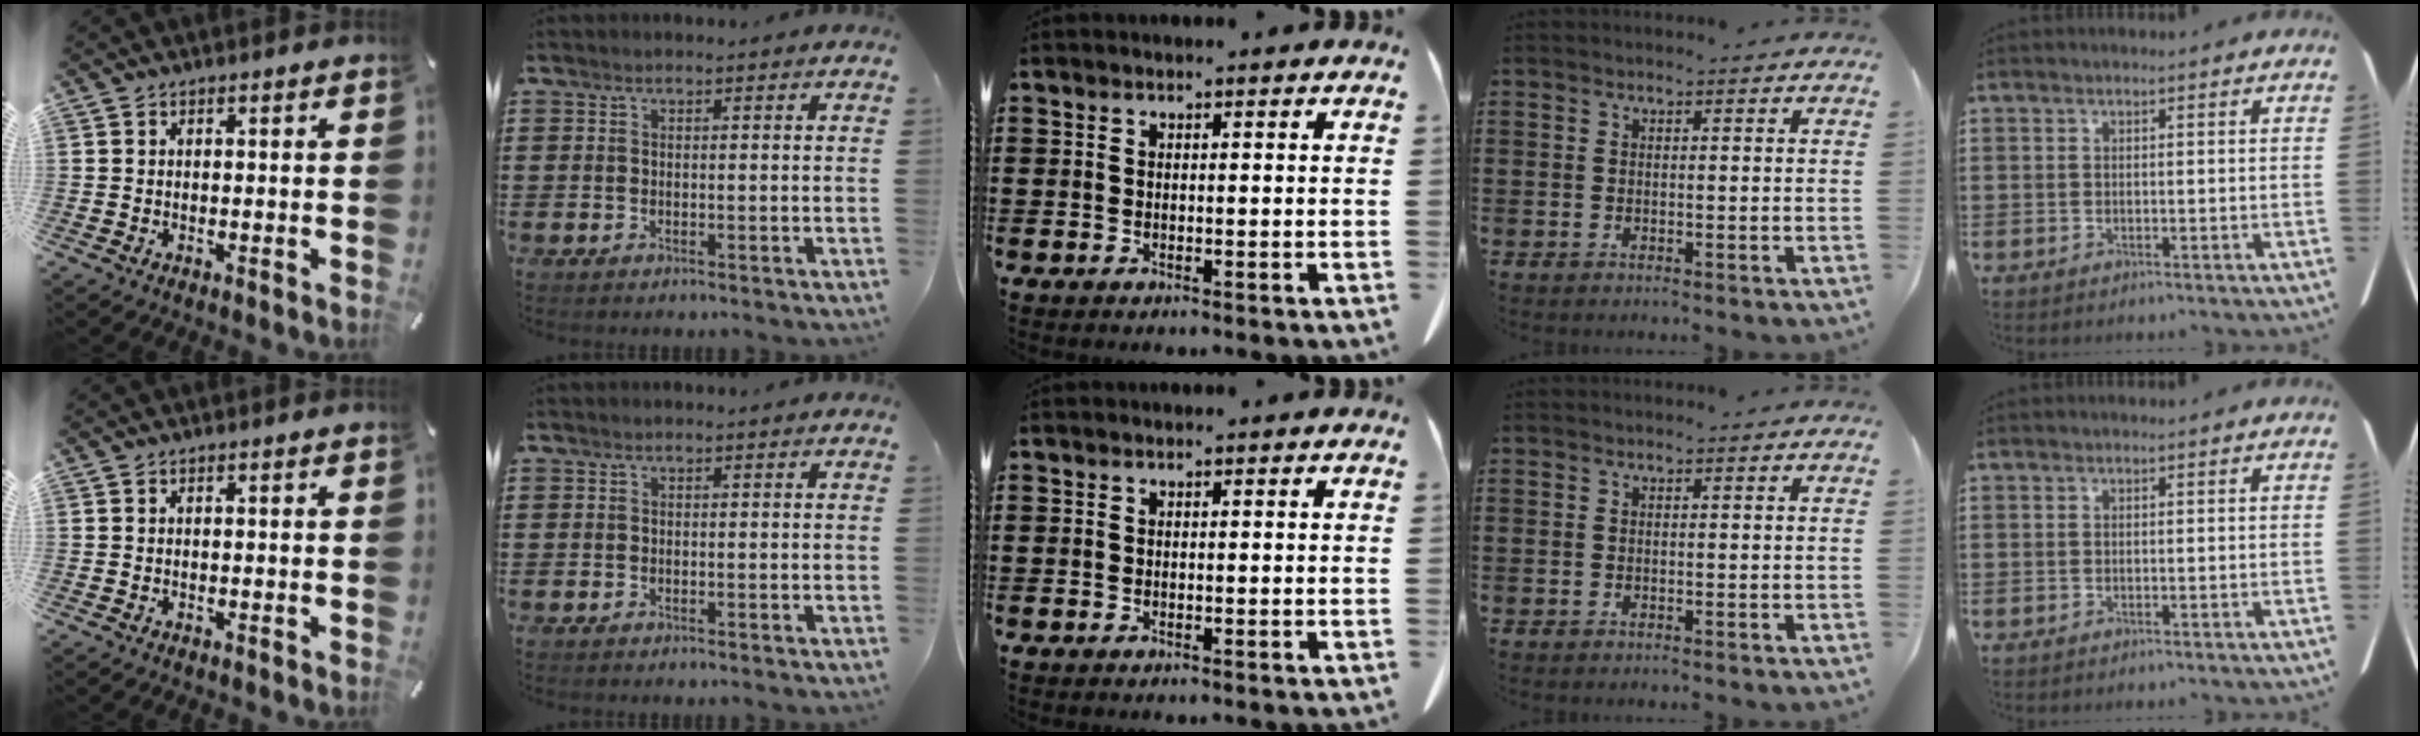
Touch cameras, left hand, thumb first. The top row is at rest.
{}